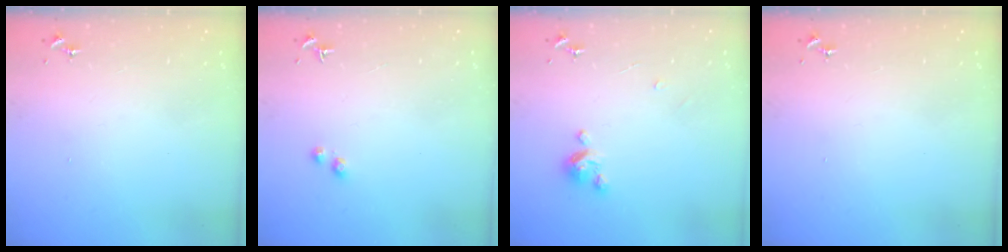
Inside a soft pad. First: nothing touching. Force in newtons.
{"total": 2.4, "press": 2.3, "slide": 0.9}
{"total": 5.0, "press": 5.0, "slide": 0.3}
{"total": 0.0}